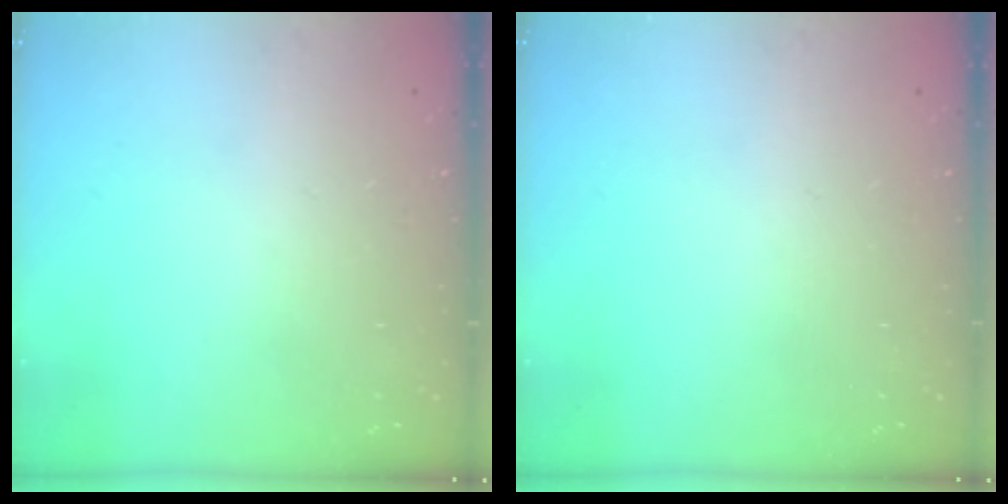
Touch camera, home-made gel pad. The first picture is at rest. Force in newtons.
{"total": 0.0}